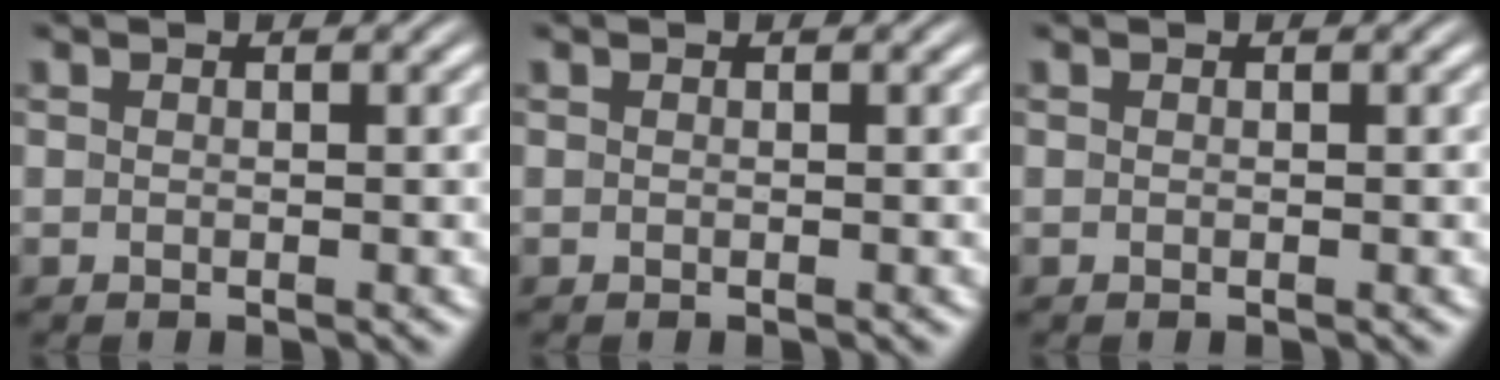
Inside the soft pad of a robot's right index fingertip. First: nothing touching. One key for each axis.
{"total": 0.0}
{"total": 0.0}